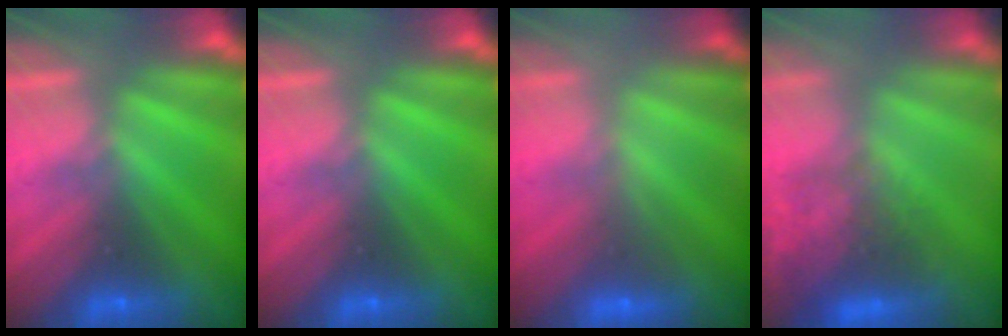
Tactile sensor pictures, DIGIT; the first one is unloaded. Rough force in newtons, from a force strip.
{"total": 0.0}
{"total": 2.3}
{"total": 8.8}